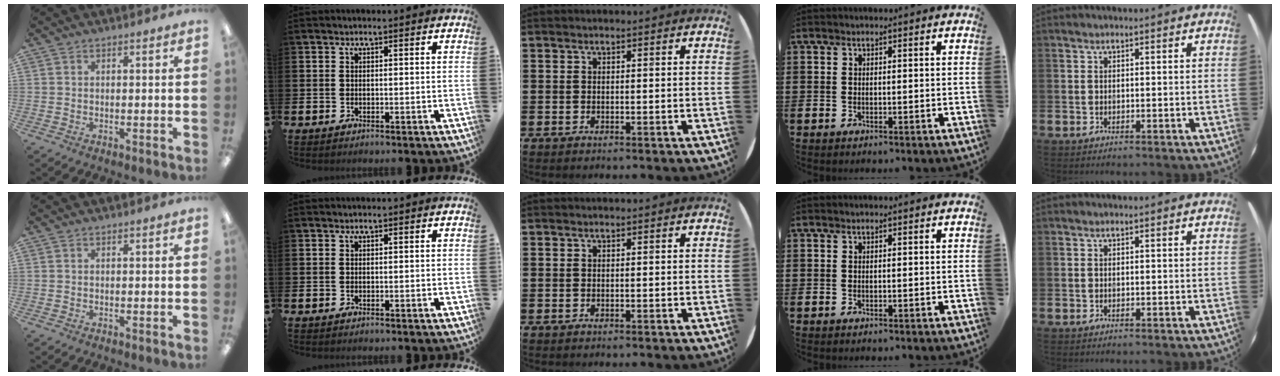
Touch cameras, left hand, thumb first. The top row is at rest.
{}